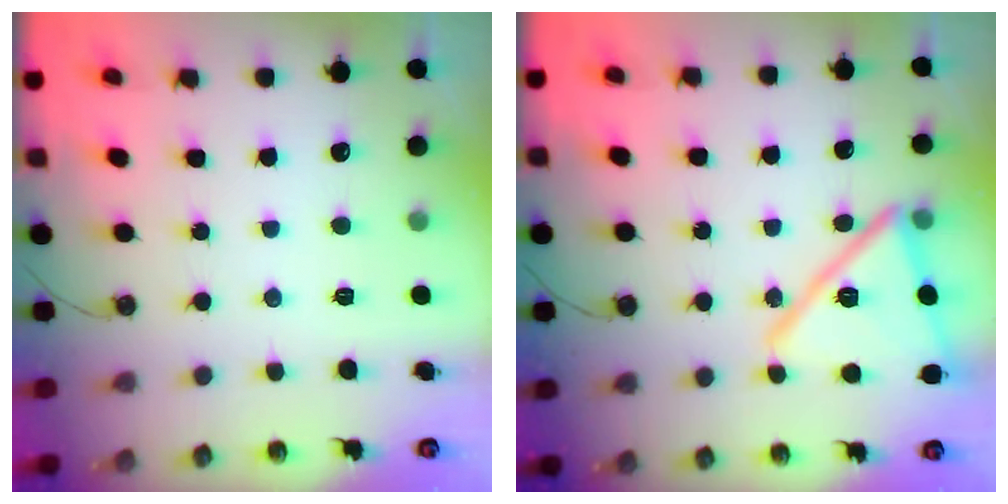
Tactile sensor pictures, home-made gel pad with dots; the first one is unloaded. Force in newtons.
{"total": 19.0, "press": 18.9, "slide": 1.2}